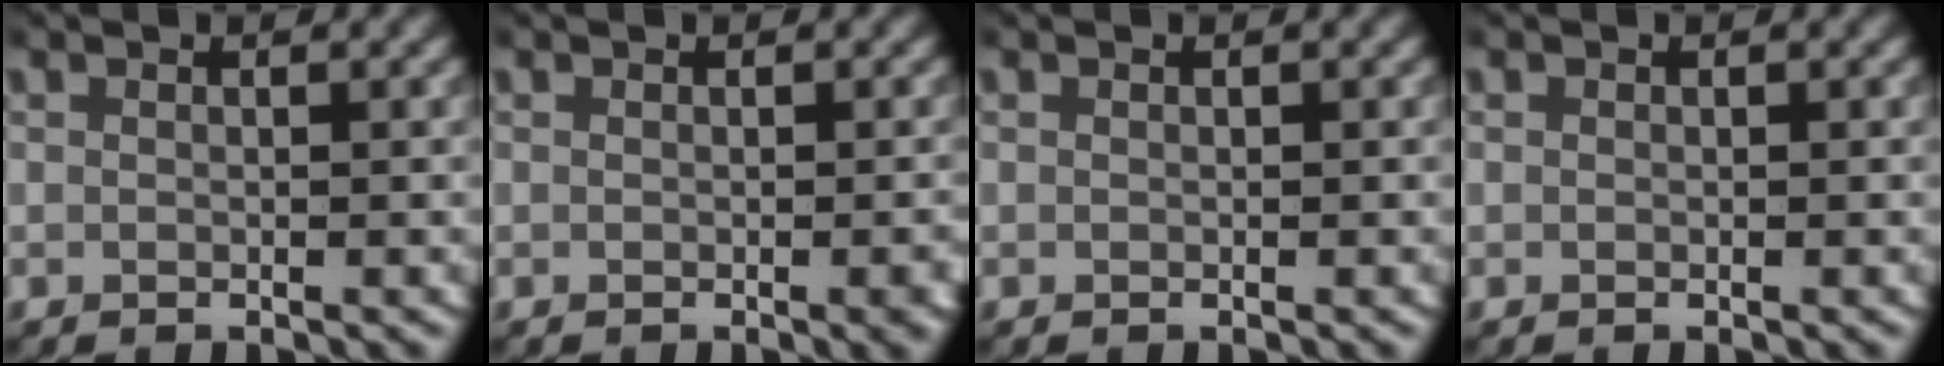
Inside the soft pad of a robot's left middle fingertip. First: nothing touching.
{"total": 0.7, "force": [-0.3, 0.0, 0.7], "torque": [-0.003, 0.004, -0.005]}
{"total": 0.0}
{"total": 0.0}